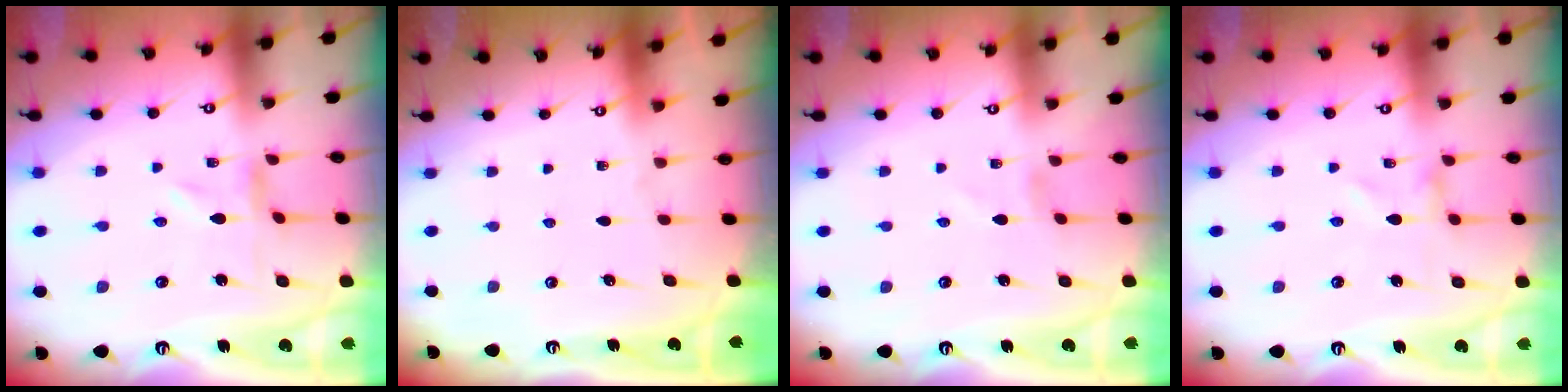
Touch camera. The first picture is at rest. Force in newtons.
{"total": 0.0}
{"total": 0.8, "press": 0.8, "slide": 0.1}
{"total": 0.8, "press": 0.8, "slide": 0.1}